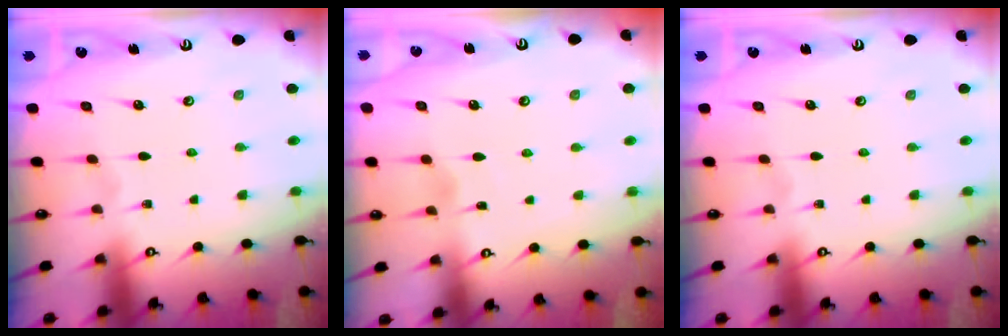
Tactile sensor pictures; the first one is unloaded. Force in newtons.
{"total": 1.7, "press": 1.7, "slide": 0.2}
{"total": 0.0}